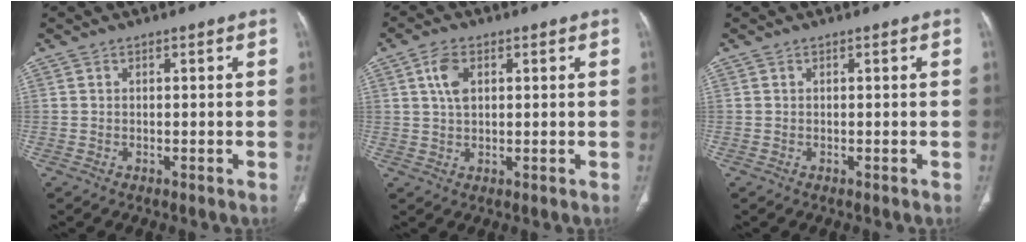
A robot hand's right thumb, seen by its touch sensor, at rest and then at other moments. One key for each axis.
{"total": 5.0, "fx": 1.7, "fy": 2.9, "fz": 3.7, "tx": -0.072, "ty": 0.001, "tz": 0.033}
{"total": 0.0}